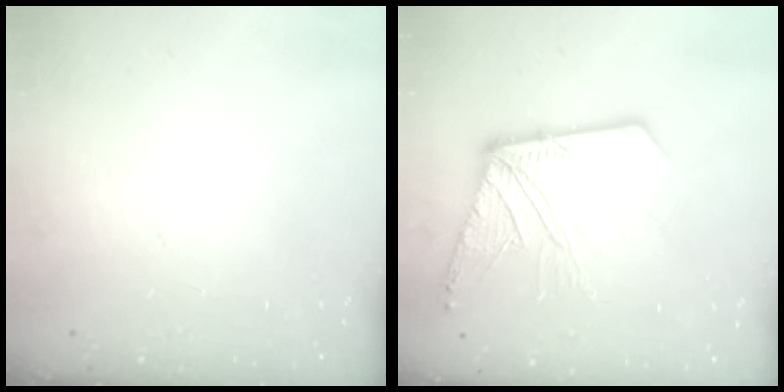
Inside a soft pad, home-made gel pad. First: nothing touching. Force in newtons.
{"total": 14.4, "press": 14.4, "slide": 1.5}